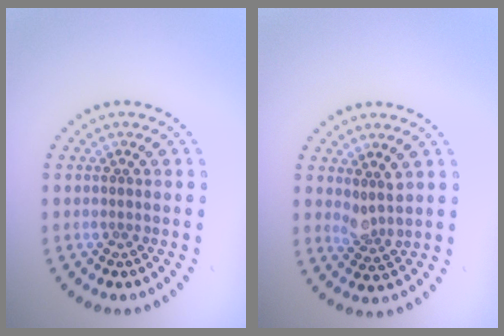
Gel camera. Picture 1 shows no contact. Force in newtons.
{"total": 2.0, "press": 1.5, "slide": 1.3}